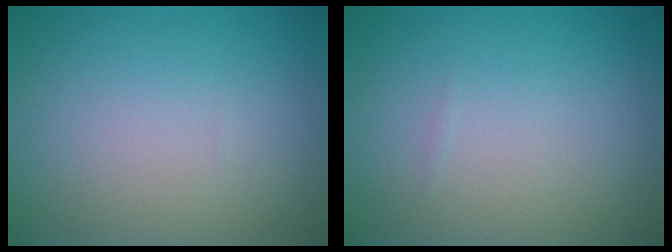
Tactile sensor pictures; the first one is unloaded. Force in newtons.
{"total": 0.0}